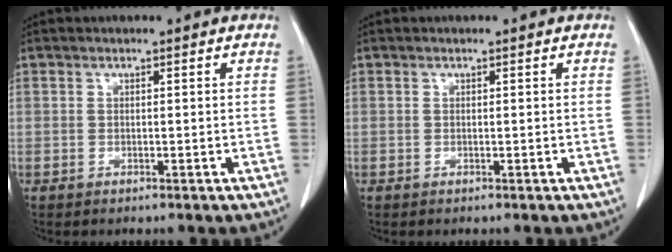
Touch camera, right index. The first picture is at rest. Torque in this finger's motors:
{"motor_torque": [0.00, 0.00, 0.00, 0.00]}